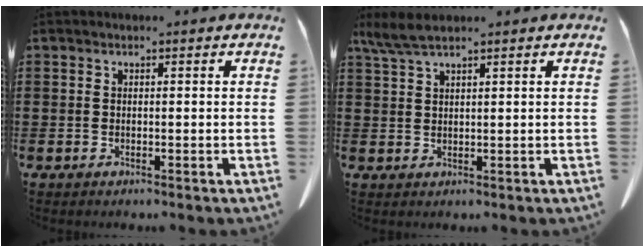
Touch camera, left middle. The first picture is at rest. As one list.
[{"total": 3.6, "force": [2.7, 0.3, 2.4], "torque": [-0.053, -0.002, 0.052]}]